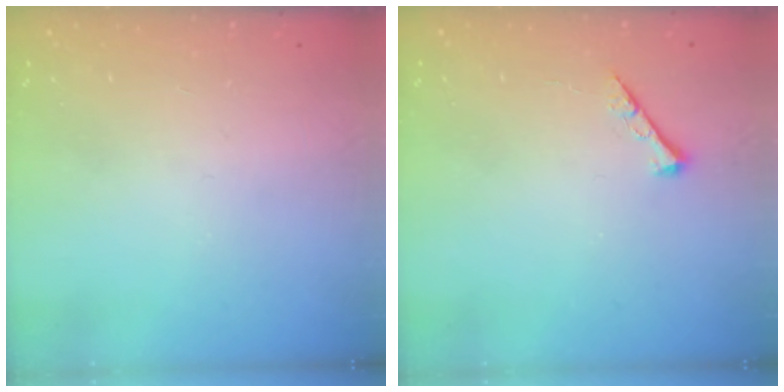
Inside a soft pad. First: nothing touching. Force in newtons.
{"total": 3.9, "press": 3.9, "slide": 0.5}